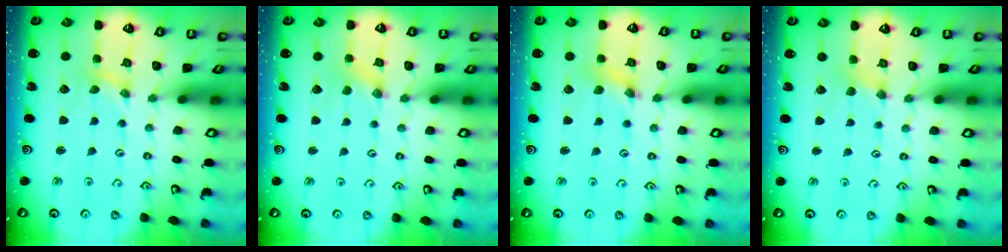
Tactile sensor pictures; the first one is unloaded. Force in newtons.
{"total": 0.7, "press": 0.6, "slide": 0.1}
{"total": 3.0, "press": 3.0, "slide": 0.3}
{"total": 2.8, "press": 2.8, "slide": 0.5}